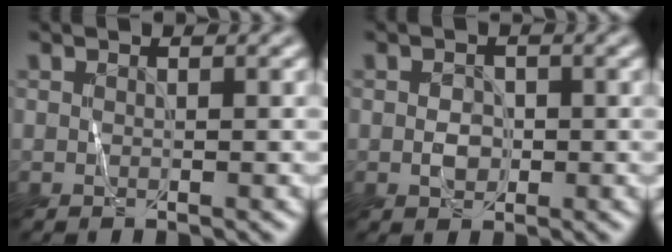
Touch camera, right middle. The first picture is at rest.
{"total": 1.5, "force": [-0.2, 1.3, 0.8], "torque": [-0.019, 0.001, -0.003]}